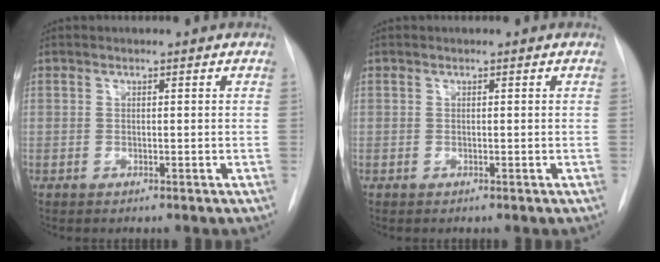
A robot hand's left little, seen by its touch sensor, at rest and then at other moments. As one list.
[{"total": 0.0}]